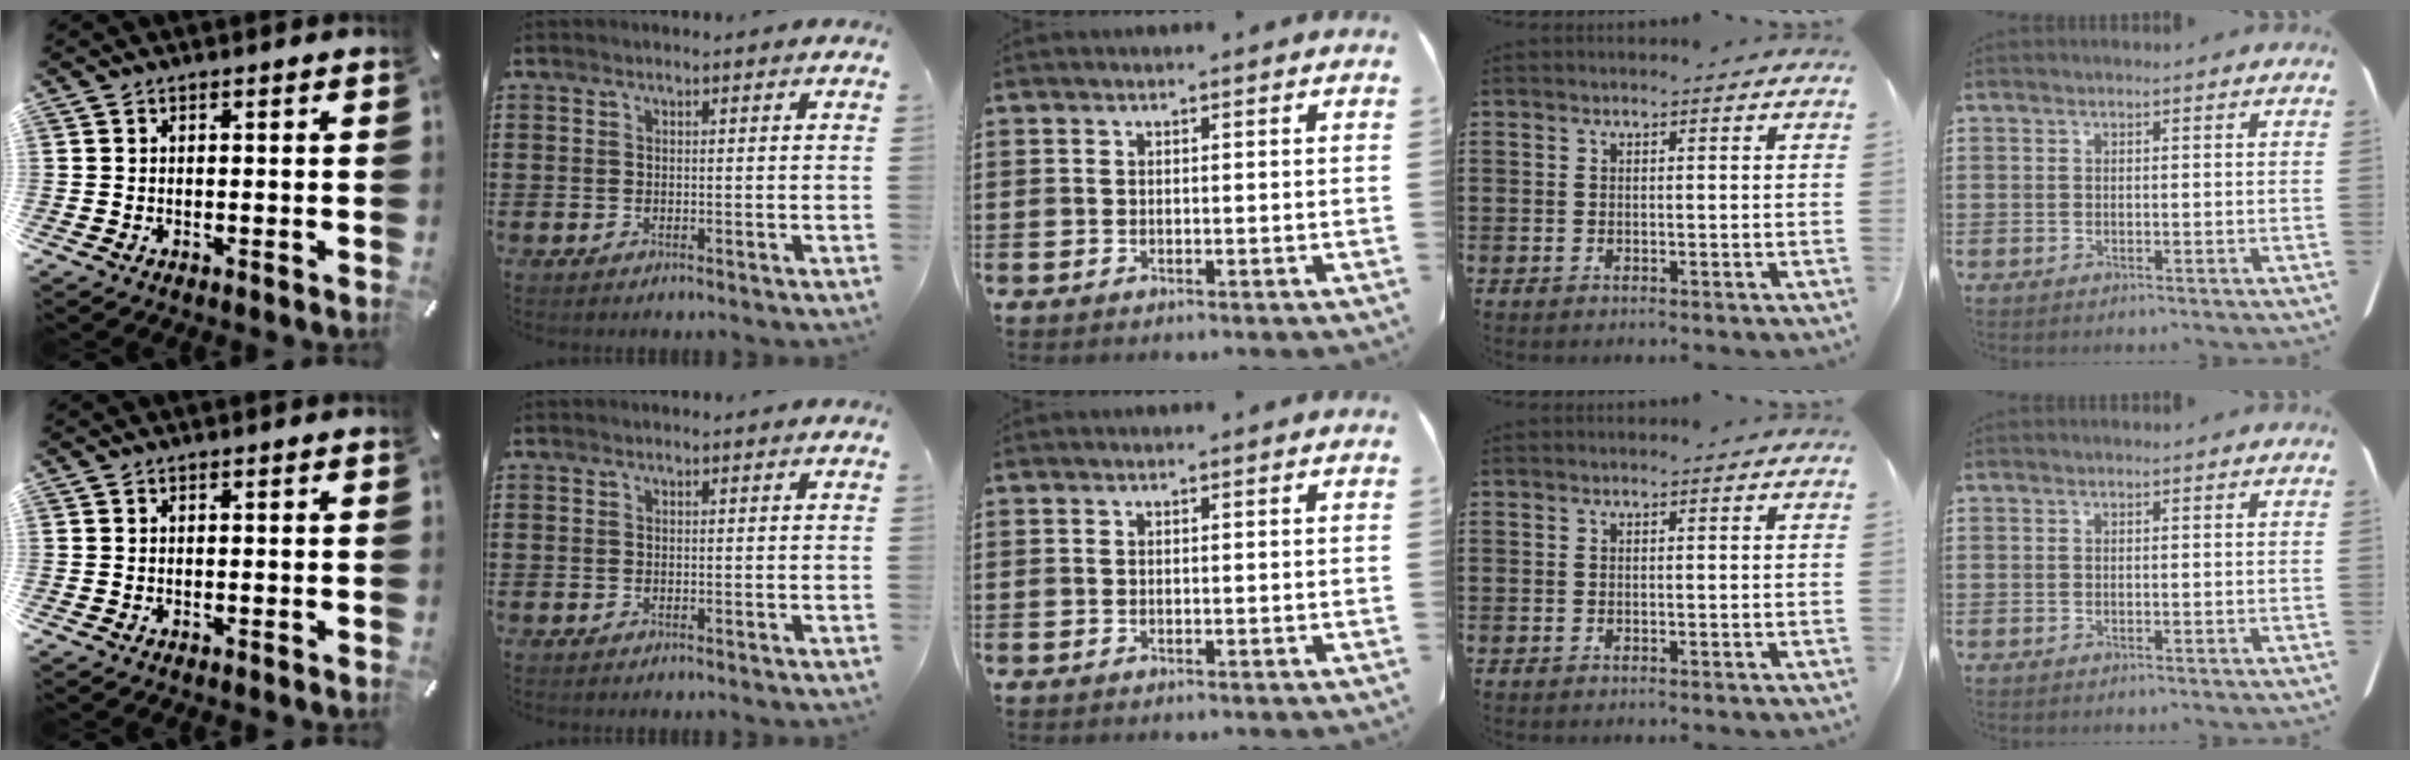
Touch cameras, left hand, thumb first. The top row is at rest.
{}